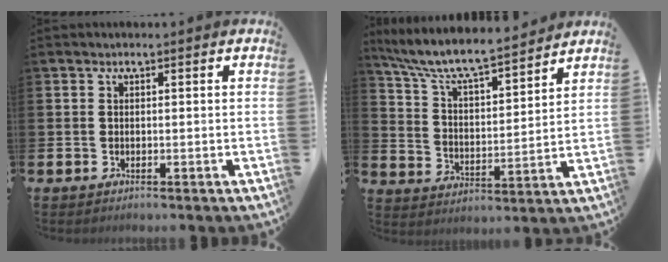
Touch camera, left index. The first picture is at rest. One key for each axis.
{"total": 7.9, "fx": 7.4, "fy": 0.9, "fz": 2.6, "tx": -0.085, "ty": -0.057, "tz": 0.125}